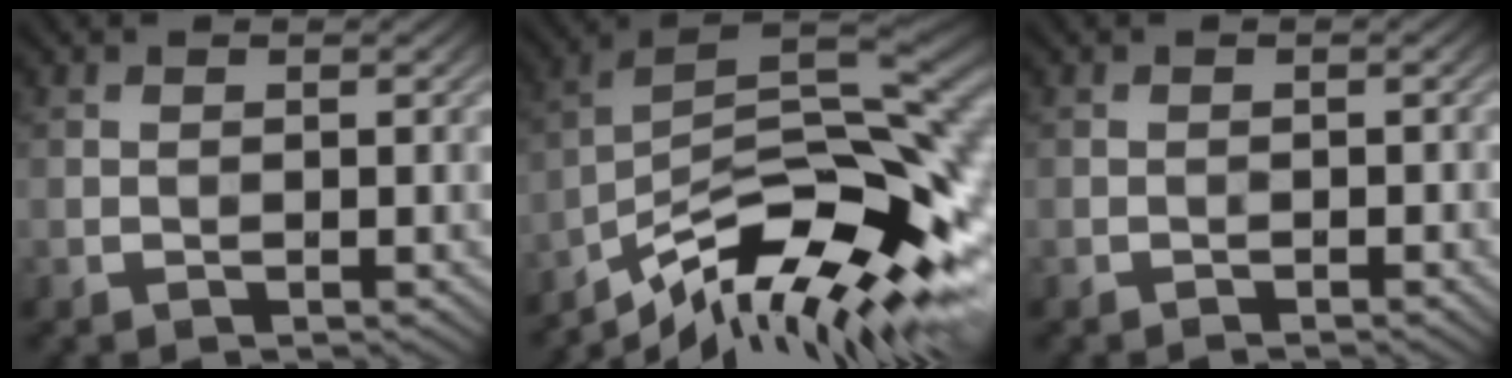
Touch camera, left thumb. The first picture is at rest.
{"total": 15.7, "force": [-7.7, 5.0, 12.7], "torque": [-0.222, 0.003, -0.138]}
{"total": 0.8, "force": [-0.6, 0.1, 0.4], "torque": [-0.005, 0.001, -0.011]}